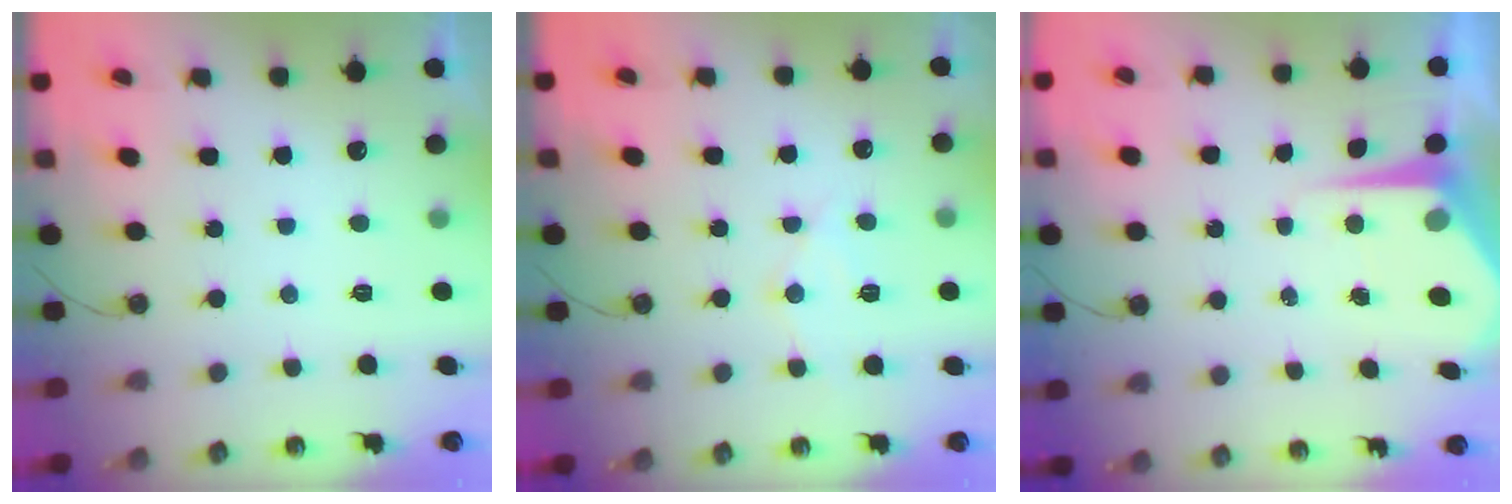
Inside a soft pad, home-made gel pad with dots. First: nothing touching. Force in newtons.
{"total": 9.2, "press": 9.1, "slide": 0.7}
{"total": 7.0, "press": 7.0, "slide": 0.7}